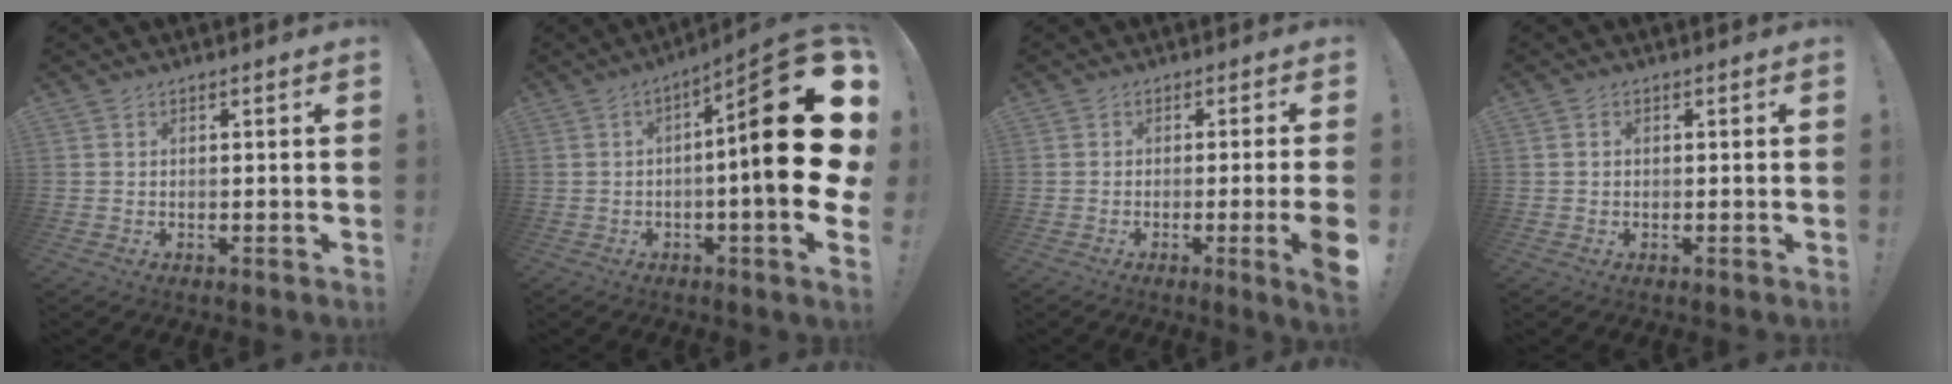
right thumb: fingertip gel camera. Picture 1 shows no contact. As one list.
[{"total": 26.5, "force": [1.7, 5.8, 25.8], "torque": [-0.361, -0.021, 0.028]}, {"total": 5.4, "force": [-1.2, -0.4, 5.2], "torque": [-0.072, -0.005, -0.019]}, {"total": 0.7, "force": [0.0, 0.6, 0.4], "torque": [-0.007, 0.004, -0.001]}]